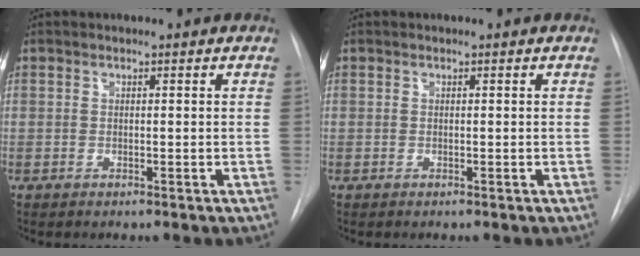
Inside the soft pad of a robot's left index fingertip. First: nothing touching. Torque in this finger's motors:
{"motor_torque": [-0.06, 0.06, 0.00, 0.00]}